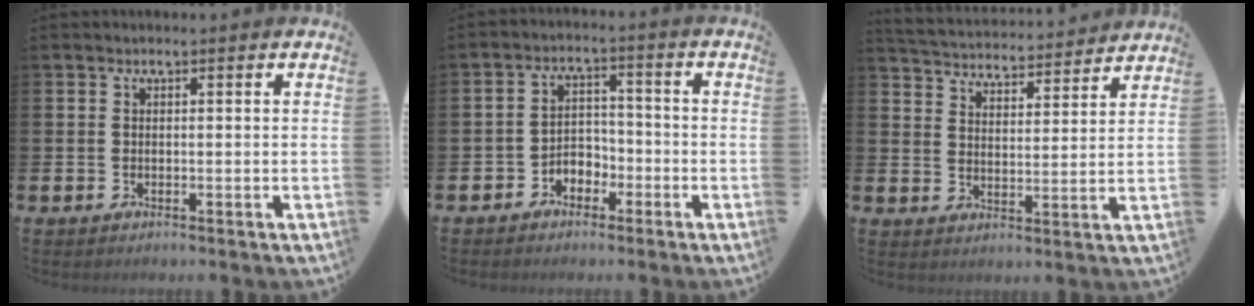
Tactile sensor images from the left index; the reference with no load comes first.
{"total": 2.9, "force": [-2.2, 1.8, 0.5], "torque": [-0.021, 0.004, -0.052]}
{"total": 4.4, "force": [4.3, 0.6, 0.0], "torque": [-0.027, -0.037, 0.073]}